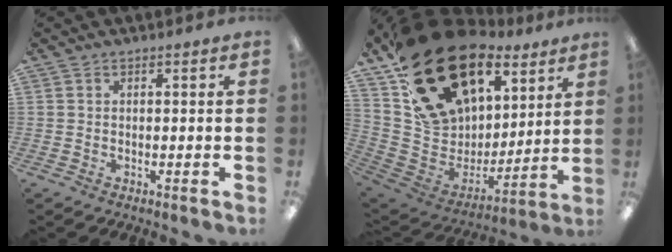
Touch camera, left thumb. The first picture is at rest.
{"total": 27.6, "force": [17.2, 16.8, 13.5], "torque": [-0.217, -0.103, 0.339]}